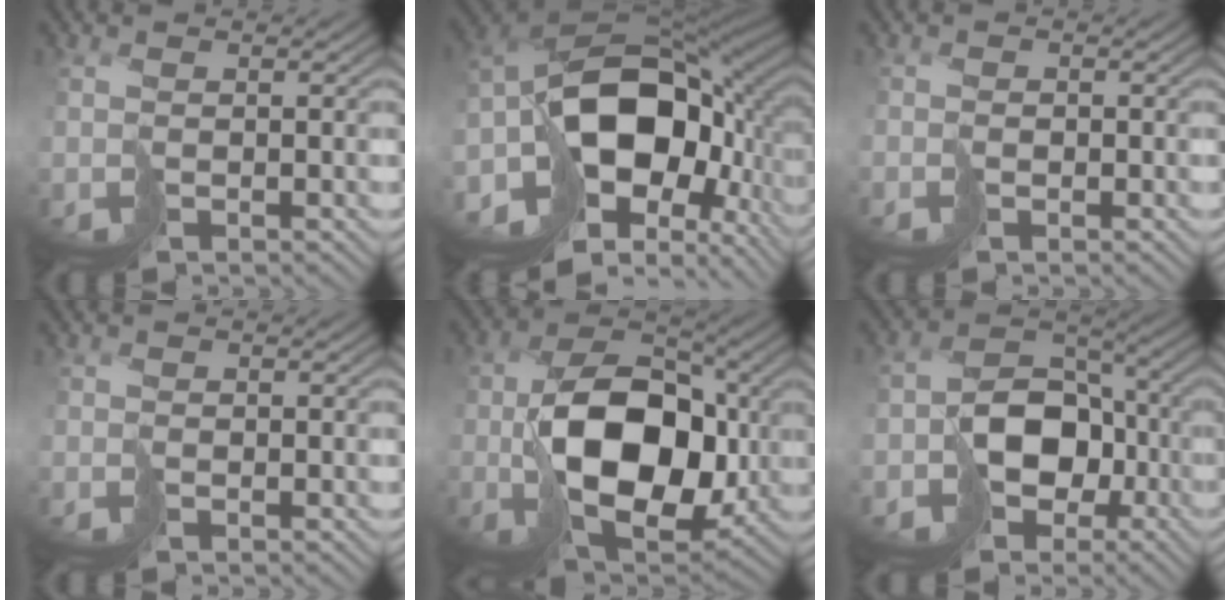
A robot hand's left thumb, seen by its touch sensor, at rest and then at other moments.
{"total": 19.0, "force": [-5.6, 12.1, 13.5], "torque": [-0.253, -0.028, -0.092]}
{"total": 1.7, "force": [-0.8, 1.3, 0.8], "torque": [-0.017, -0.007, -0.018]}
{"total": 0.0}
{"total": 16.0, "force": [-2.0, 10.1, 12.3], "torque": [-0.218, -0.014, -0.037]}
{"total": 9.3, "force": [-3.2, 6.7, 5.5], "torque": [-0.104, -0.006, -0.068]}